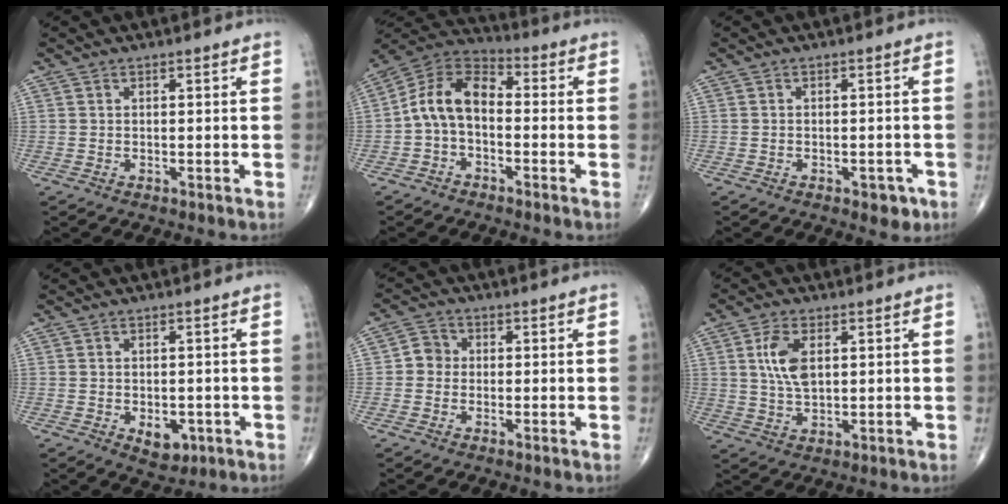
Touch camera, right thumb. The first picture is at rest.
{"total": 10.0, "force": [-1.2, 6.4, 7.6], "torque": [-0.130, 0.035, -0.040]}
{"total": 3.1, "force": [-1.6, 1.7, 2.1], "torque": [-0.013, 0.004, -0.017]}
{"total": 4.5, "force": [-1.4, 2.9, 3.1], "torque": [-0.029, 0.001, -0.010]}
{"total": 3.5, "force": [-0.2, 3.2, 1.3], "torque": [-0.003, 0.008, -0.013]}
{"total": 7.0, "force": [1.8, 3.6, 5.7], "torque": [-0.114, -0.007, 0.036]}